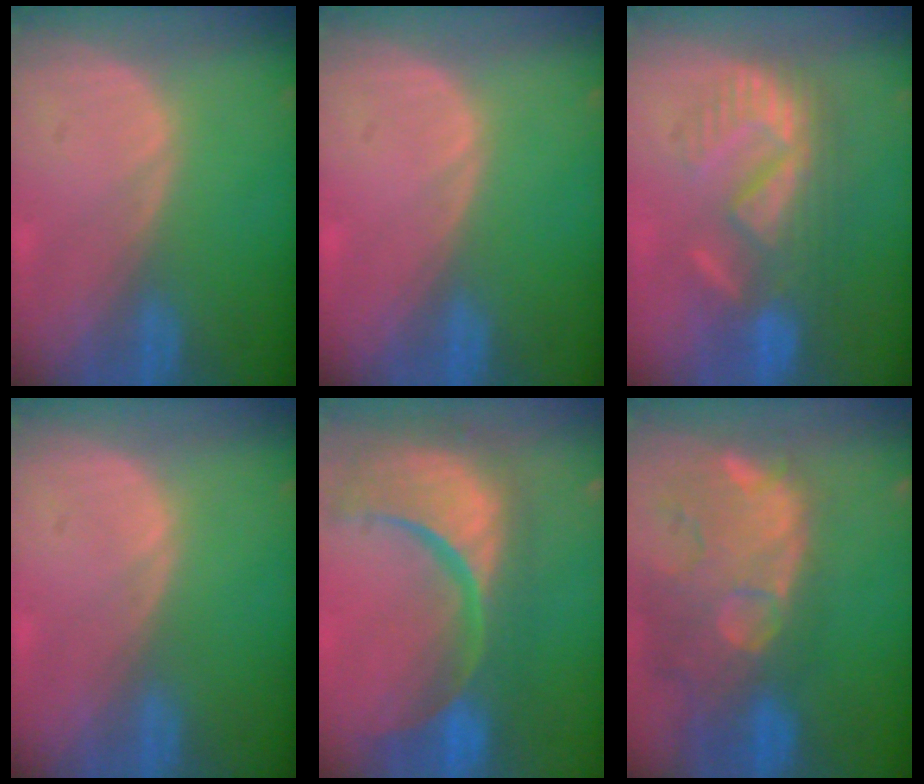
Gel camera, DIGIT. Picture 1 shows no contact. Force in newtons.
{"total": 0.0}
{"total": 8.8, "press": 8.7, "slide": 1.7}
{"total": 0.0}
{"total": 15.4, "press": 12.2, "slide": 9.5}
{"total": 14.4, "press": 11.7, "slide": 8.5}